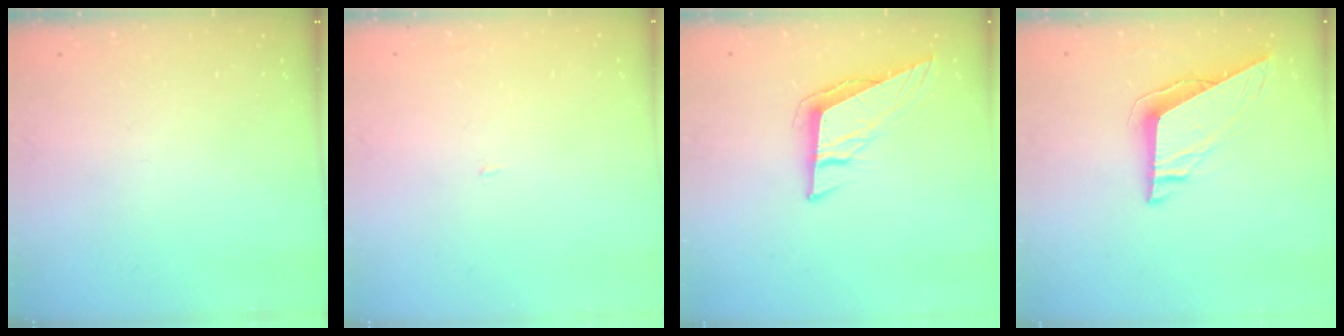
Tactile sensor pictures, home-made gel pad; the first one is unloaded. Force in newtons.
{"total": 1.2, "press": 1.2, "slide": 0.1}
{"total": 10.2, "press": 10.0, "slide": 1.6}
{"total": 8.5, "press": 8.5, "slide": 0.3}